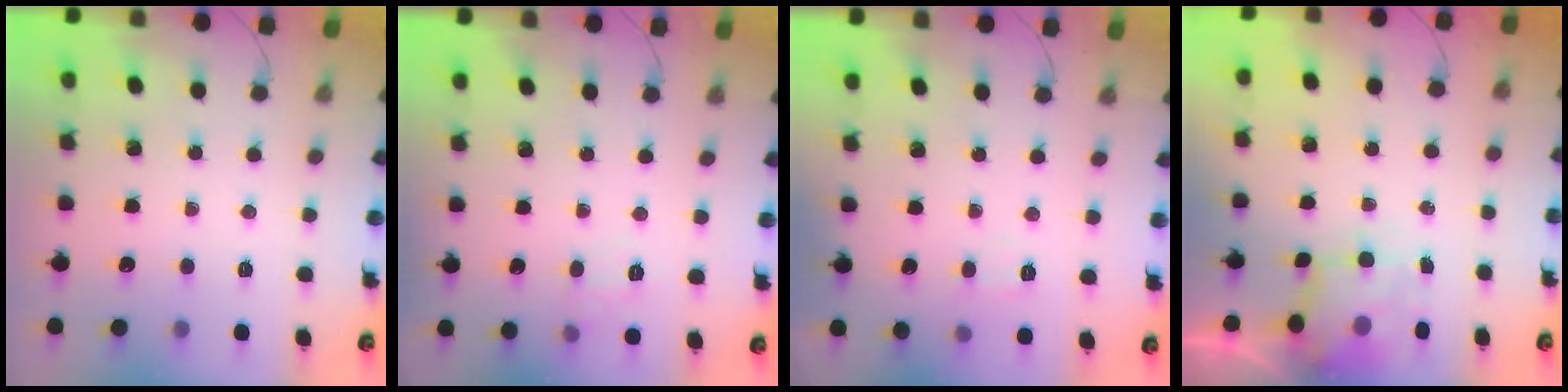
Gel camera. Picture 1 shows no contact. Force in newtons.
{"total": 6.1, "press": 5.9, "slide": 1.4}
{"total": 3.6, "press": 3.3, "slide": 1.5}
{"total": 3.1, "press": 3.0, "slide": 0.7}